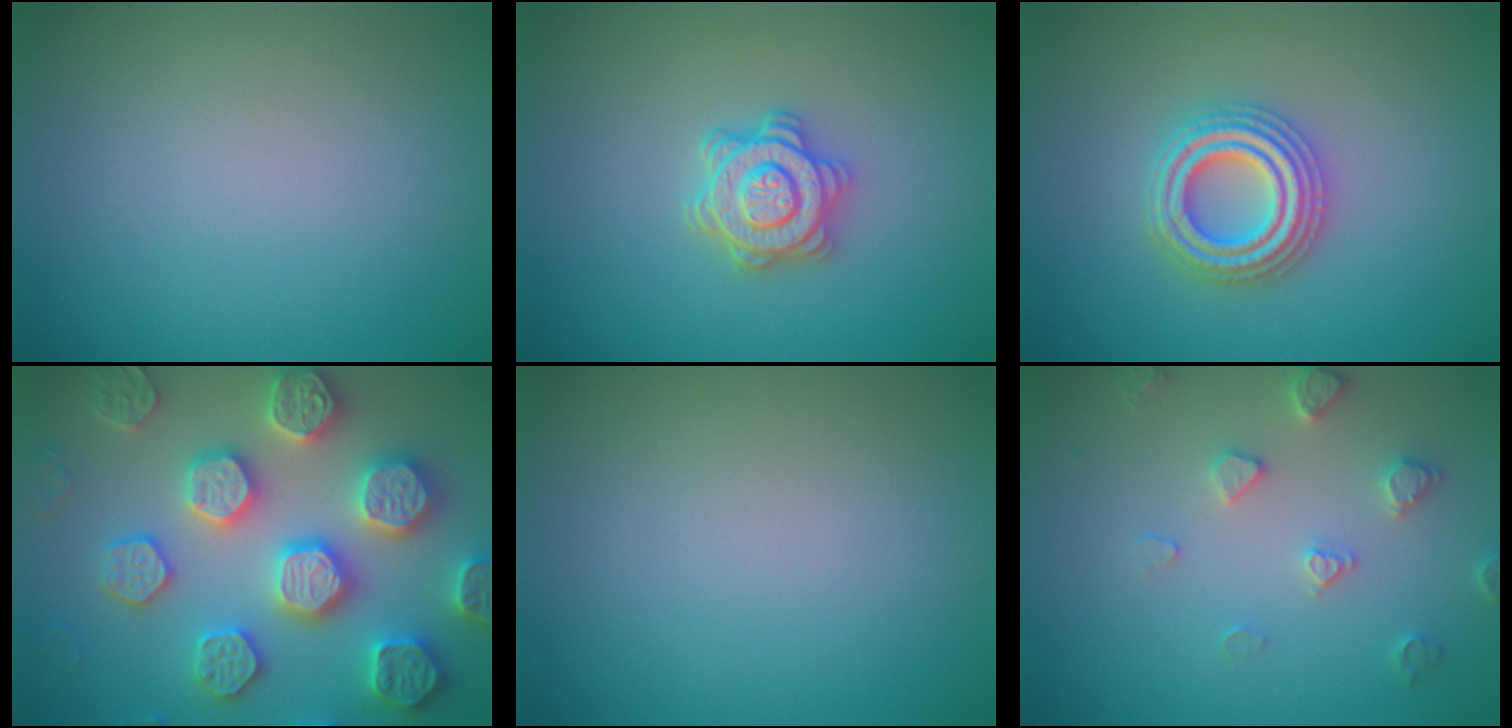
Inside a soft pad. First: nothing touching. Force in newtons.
{"total": 3.6, "press": 3.3, "slide": 1.4}
{"total": 4.3, "press": 4.2, "slide": 0.8}
{"total": 7.6, "press": 7.4, "slide": 1.7}
{"total": 0.0}
{"total": 2.5, "press": 2.4, "slide": 0.5}